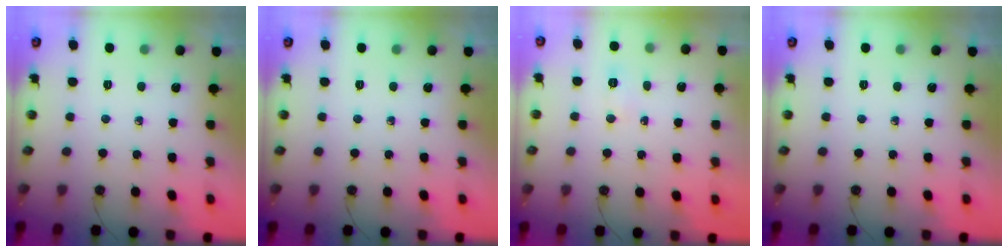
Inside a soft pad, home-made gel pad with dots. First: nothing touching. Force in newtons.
{"total": 0.0}
{"total": 4.3, "press": 4.1, "slide": 1.0}
{"total": 0.0}